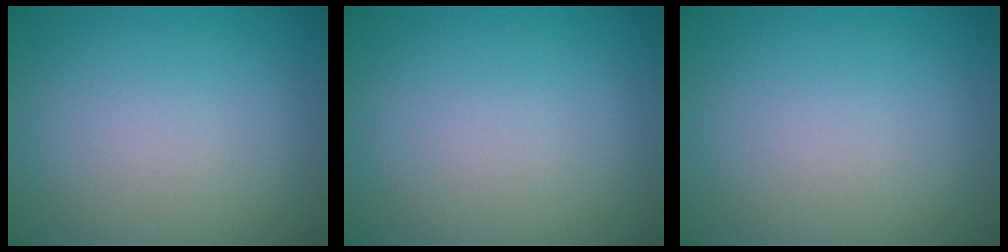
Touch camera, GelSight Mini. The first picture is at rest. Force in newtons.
{"total": 0.0}
{"total": 0.0}